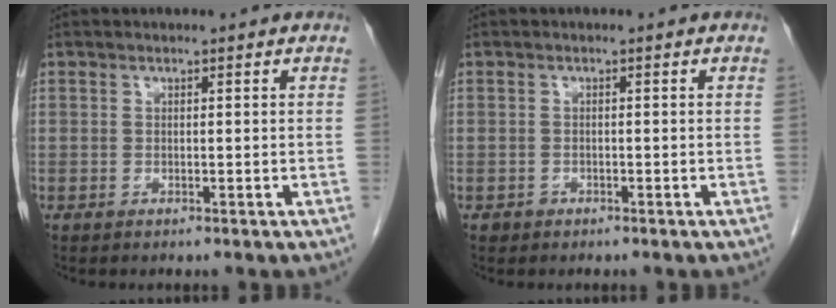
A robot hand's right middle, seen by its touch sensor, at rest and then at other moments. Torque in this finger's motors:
{"motor_torque": [-0.23, -0.19, -0.04, -0.01]}